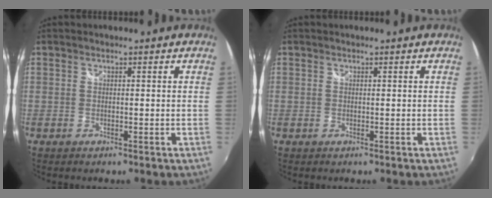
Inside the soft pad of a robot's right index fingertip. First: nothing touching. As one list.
[{"total": 0.0}]